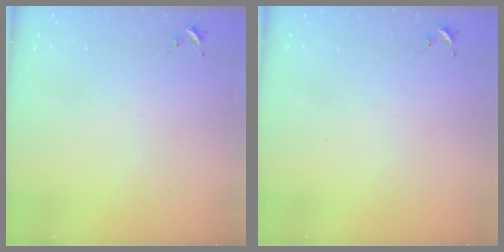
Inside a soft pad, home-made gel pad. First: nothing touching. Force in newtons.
{"total": 0.0}